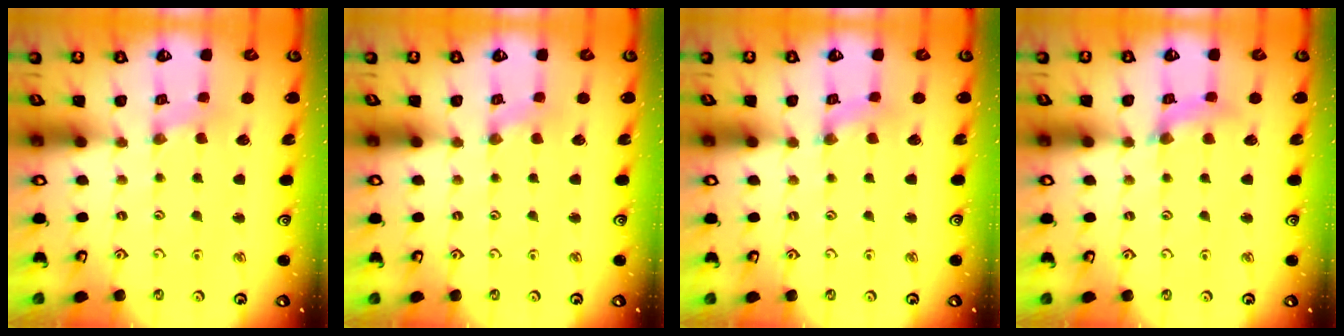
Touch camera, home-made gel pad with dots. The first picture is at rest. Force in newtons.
{"total": 0.0}
{"total": 0.7, "press": 0.7, "slide": 0.2}
{"total": 5.3, "press": 5.3, "slide": 0.5}